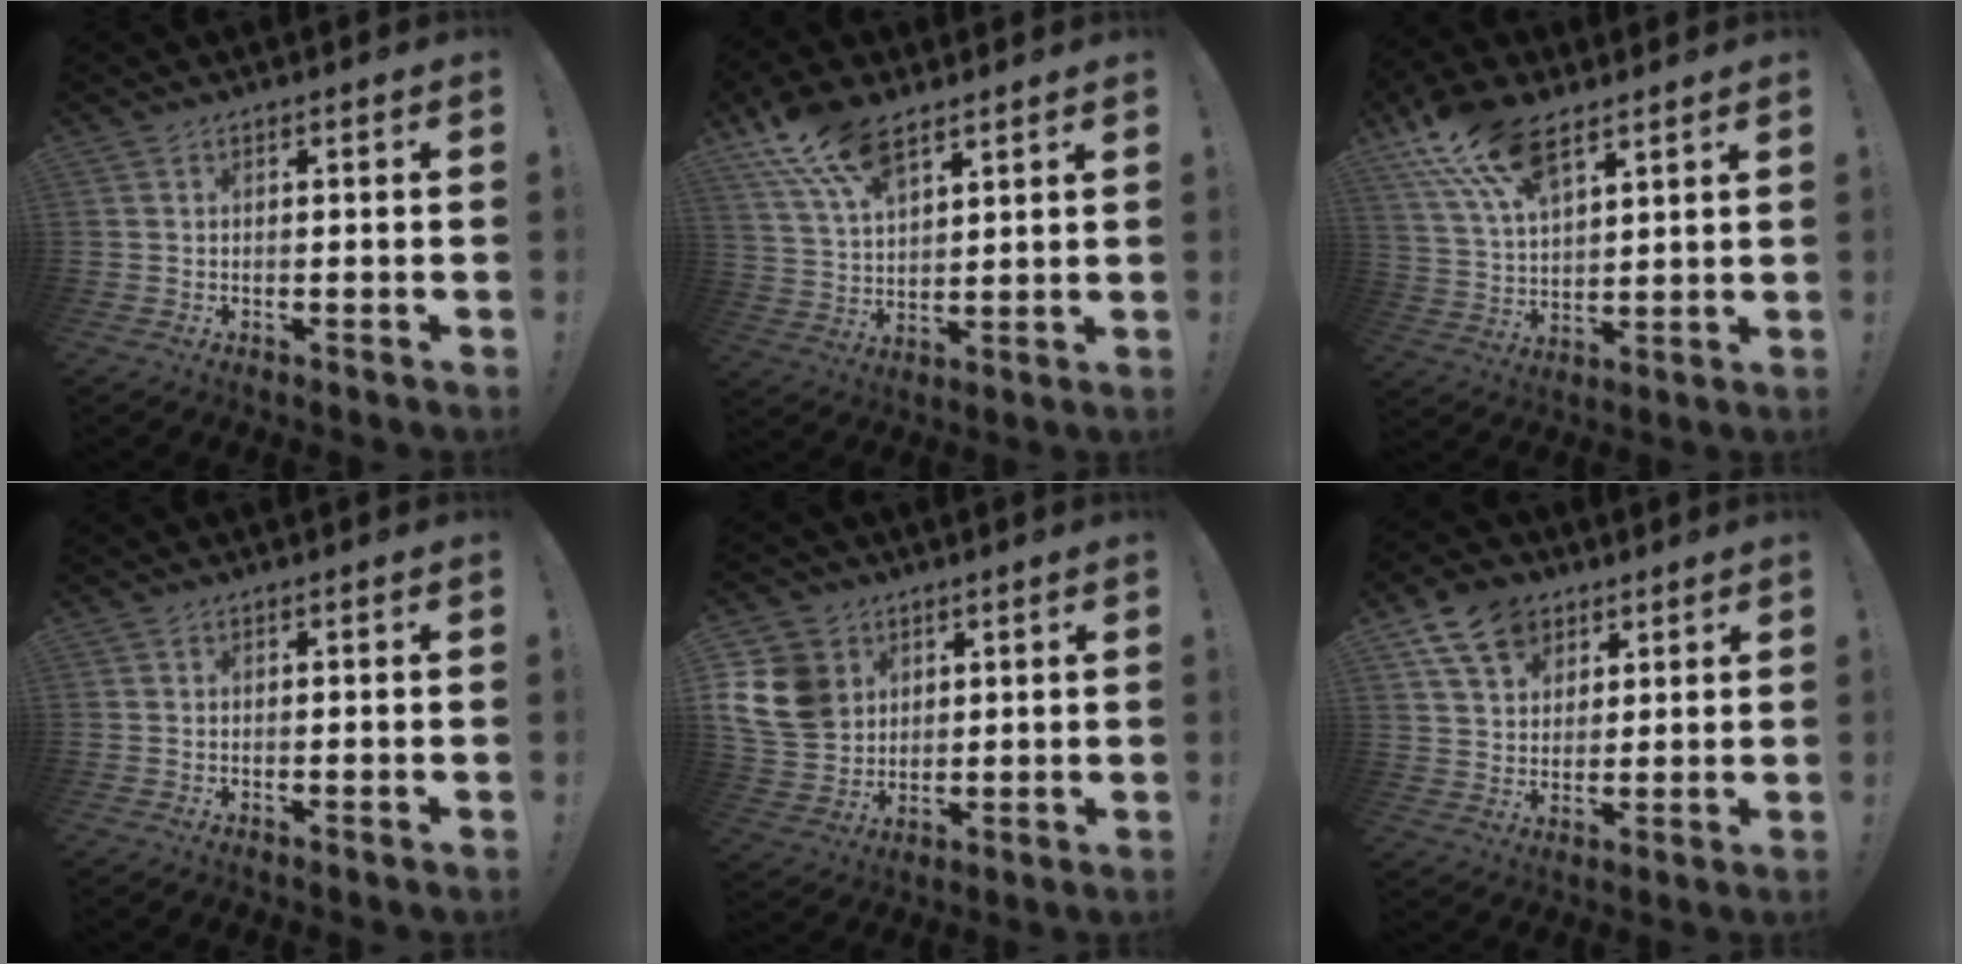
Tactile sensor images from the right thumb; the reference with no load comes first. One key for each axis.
{"total": 13.0, "fx": 8.9, "fy": 6.1, "fz": 7.4, "tx": -0.147, "ty": -0.035, "tz": 0.169}
{"total": 15.6, "fx": 10.4, "fy": 7.4, "fz": 8.9, "tx": -0.187, "ty": -0.047, "tz": 0.194}
{"total": 0.0}
{"total": 14.6, "fx": 4.6, "fy": 12.2, "fz": 6.5, "tx": -0.129, "ty": -0.020, "tz": 0.095}
{"total": 12.3, "fx": 6.8, "fy": 8.9, "fz": 5.1, "tx": -0.076, "ty": -0.033, "tz": 0.131}